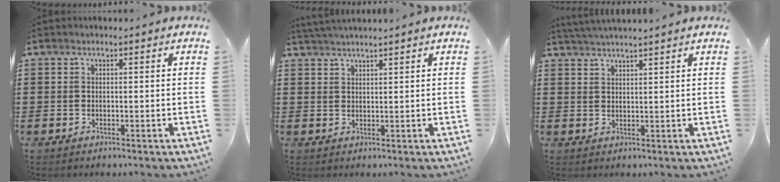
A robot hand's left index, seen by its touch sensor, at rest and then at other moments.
{"total": 2.0, "force": [1.9, -0.4, 0.4], "torque": [-0.011, -0.001, 0.038]}
{"total": 2.5, "force": [2.4, -0.6, 0.3], "torque": [-0.011, -0.004, 0.046]}